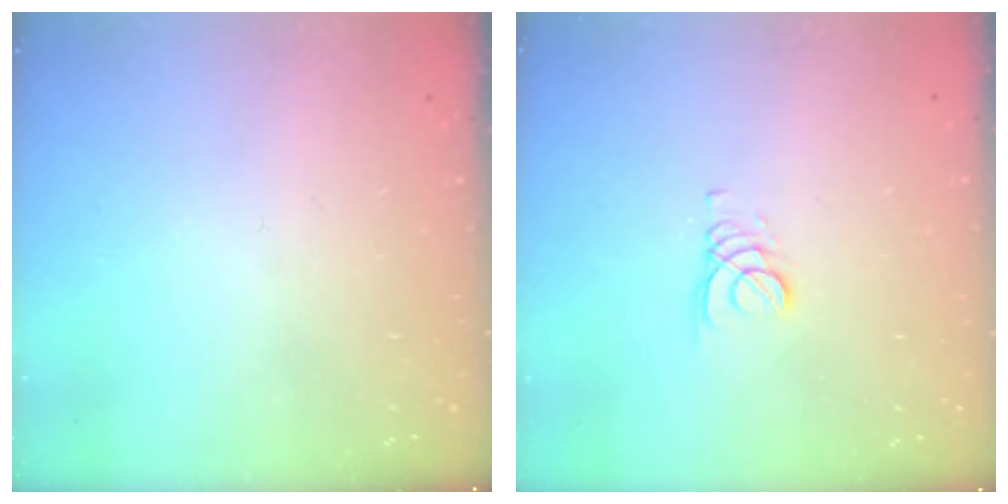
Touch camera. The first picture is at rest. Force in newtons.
{"total": 2.1, "press": 2.1, "slide": 0.1}